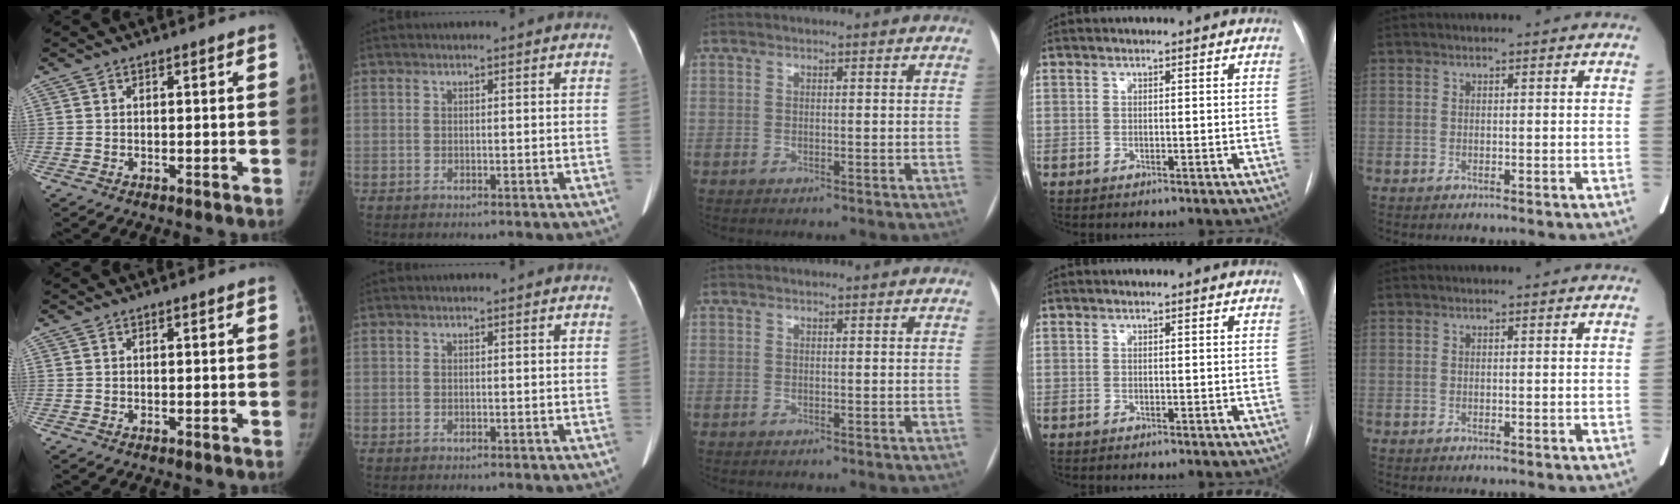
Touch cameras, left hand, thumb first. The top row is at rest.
{}